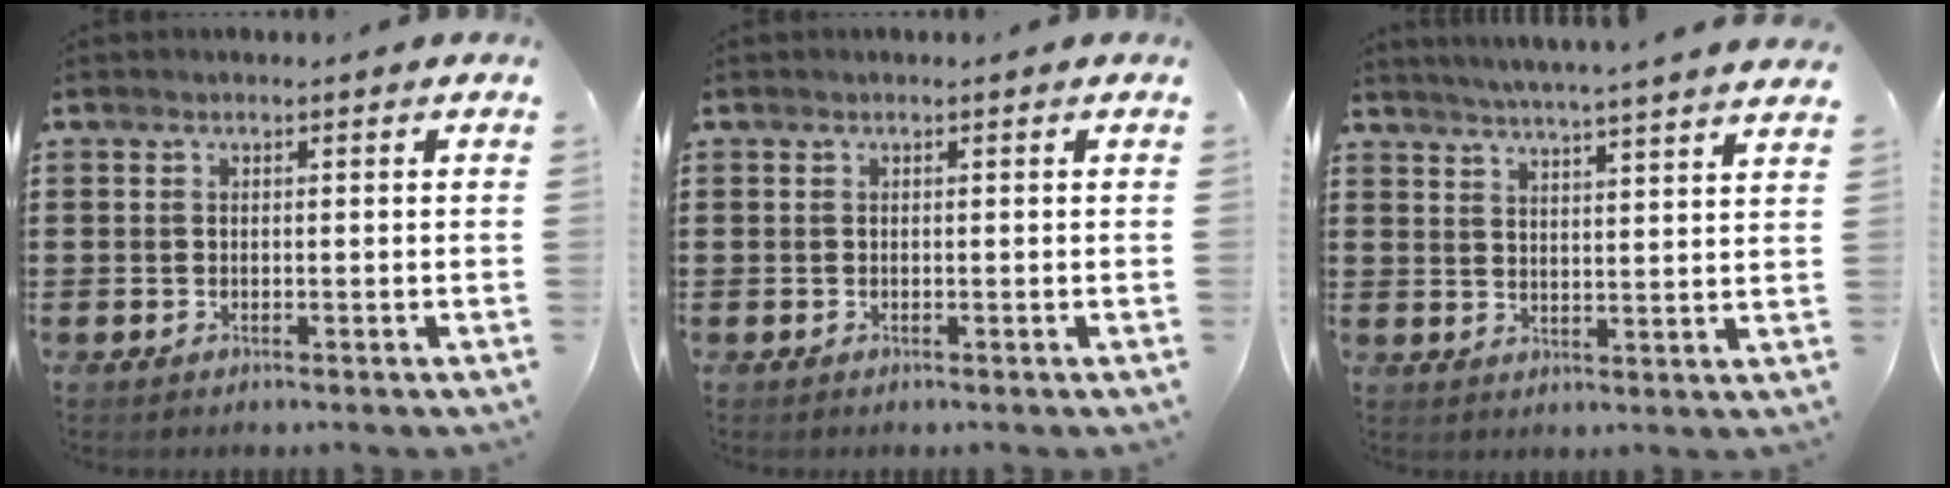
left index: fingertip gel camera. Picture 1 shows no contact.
{"total": 0.0}
{"total": 4.6, "force": [4.3, -1.2, 1.1], "torque": [-0.037, -0.028, 0.072]}